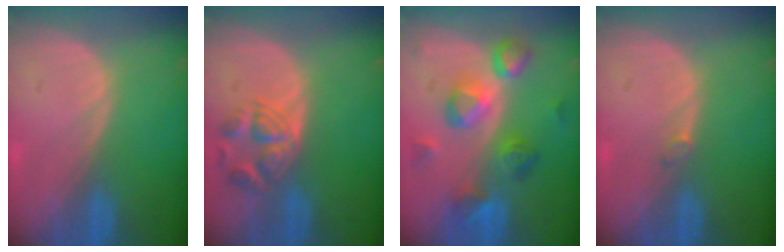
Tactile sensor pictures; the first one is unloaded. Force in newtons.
{"total": 5.4, "press": 5.3, "slide": 1.0}
{"total": 8.5, "press": 8.2, "slide": 2.0}
{"total": 0.8, "press": 0.8, "slide": 0.2}